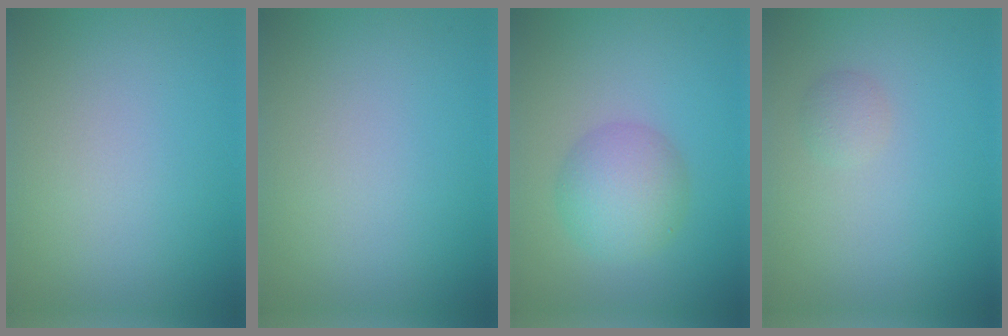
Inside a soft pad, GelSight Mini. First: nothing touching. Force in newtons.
{"total": 0.0}
{"total": 4.2, "press": 4.2, "slide": 0.1}
{"total": 1.1, "press": 1.1, "slide": 0.0}